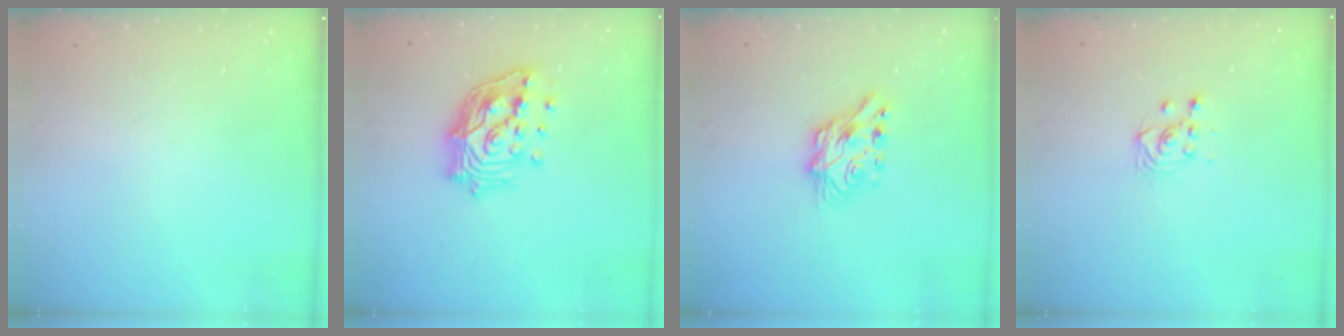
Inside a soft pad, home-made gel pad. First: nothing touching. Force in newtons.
{"total": 16.9, "press": 16.7, "slide": 2.7}
{"total": 8.2, "press": 8.2, "slide": 0.7}
{"total": 2.9, "press": 2.9, "slide": 0.6}